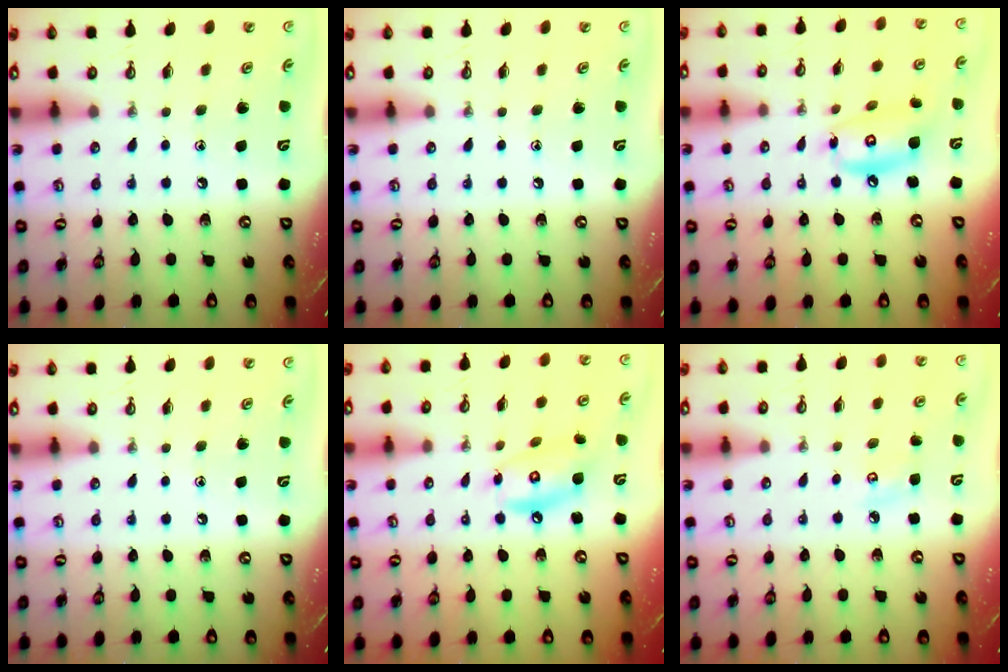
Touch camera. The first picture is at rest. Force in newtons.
{"total": 0.0}
{"total": 11.9, "press": 11.9, "slide": 0.8}
{"total": 0.0}
{"total": 10.2, "press": 10.2, "slide": 0.7}
{"total": 4.4, "press": 4.4, "slide": 0.4}